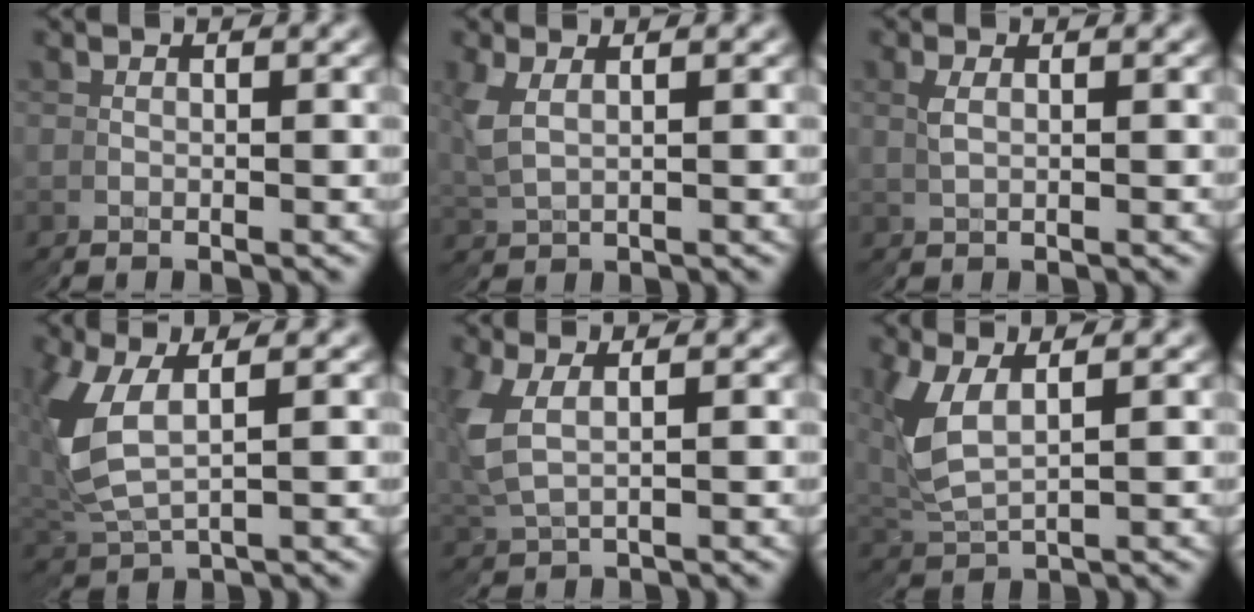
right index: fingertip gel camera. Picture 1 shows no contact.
{"total": 1.9, "force": [1.1, 1.5, 0.6], "torque": [-0.045, -0.016, 0.035]}
{"total": 0.7, "force": [0.7, -0.2, 0.0], "torque": [-0.013, -0.003, 0.019]}
{"total": 6.3, "force": [1.2, 5.1, 3.6], "torque": [-0.126, -0.021, 0.039]}
{"total": 4.3, "force": [1.3, 3.6, 1.9], "torque": [-0.087, -0.015, 0.035]}
{"total": 4.7, "force": [1.0, 3.9, 2.5], "torque": [-0.113, -0.026, 0.037]}